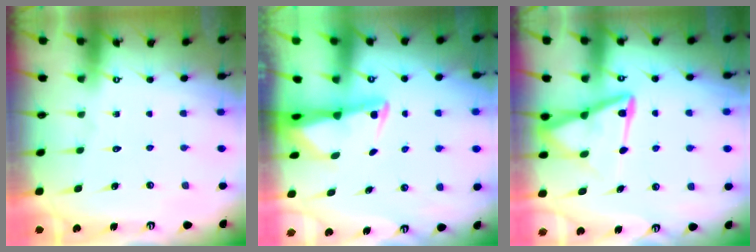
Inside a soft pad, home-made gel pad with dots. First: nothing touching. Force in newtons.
{"total": 2.3, "press": 2.3, "slide": 0.5}
{"total": 11.6, "press": 11.5, "slide": 1.3}